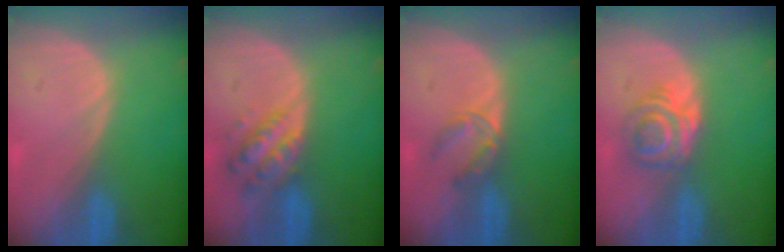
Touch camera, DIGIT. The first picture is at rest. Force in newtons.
{"total": 6.2, "press": 5.6, "slide": 2.6}
{"total": 3.5, "press": 3.3, "slide": 1.0}
{"total": 6.2, "press": 5.1, "slide": 3.6}